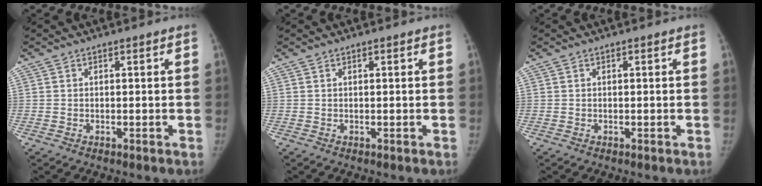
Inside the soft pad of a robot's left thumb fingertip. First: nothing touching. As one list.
[{"total": 0.0}, {"total": 0.0}]